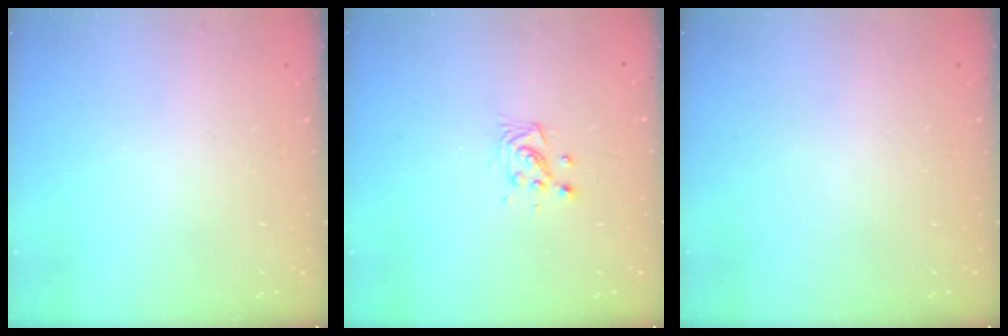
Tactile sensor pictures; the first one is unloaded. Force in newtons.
{"total": 4.3, "press": 4.3, "slide": 0.2}
{"total": 0.0}